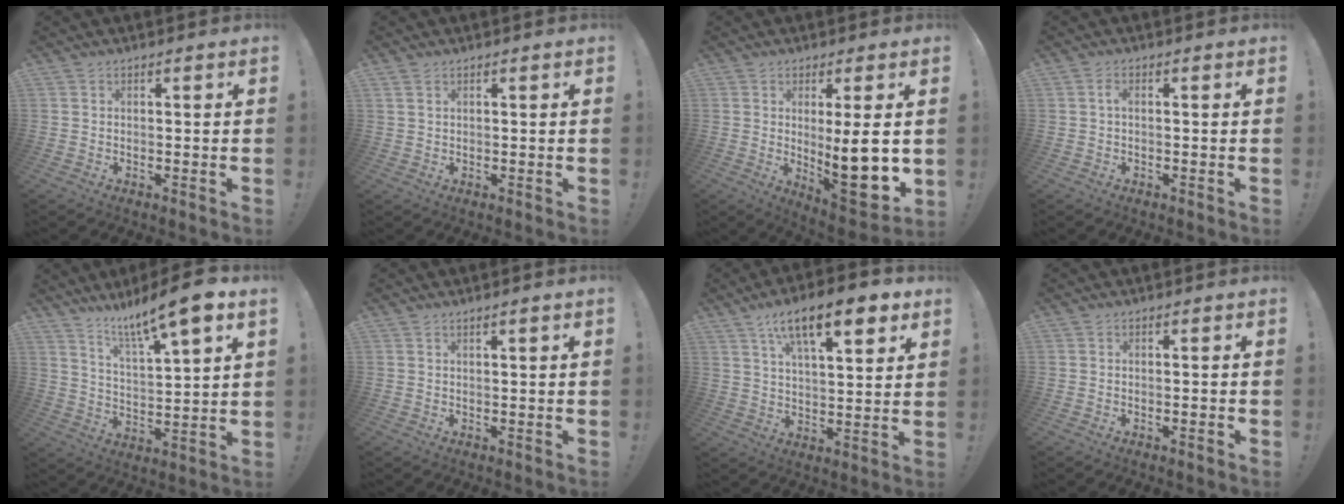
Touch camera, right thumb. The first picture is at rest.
{"total": 1.6, "force": [0.9, 0.9, 1.0], "torque": [-0.012, -0.001, 0.017]}
{"total": 13.8, "force": [0.6, 3.4, 13.4], "torque": [-0.194, -0.023, 0.012]}
{"total": 1.5, "force": [-0.4, 0.4, 1.4], "torque": [-0.029, 0.008, -0.008]}
{"total": 13.0, "force": [9.8, 1.1, 8.4], "torque": [-0.146, -0.066, 0.156]}
{"total": 1.2, "force": [0.6, -0.2, 1.0], "torque": [-0.018, 0.000, 0.010]}
{"total": 15.5, "force": [8.6, 5.2, 11.8], "torque": [-0.179, -0.039, 0.138]}
{"total": 1.2, "force": [-0.6, 0.1, 1.0], "torque": [-0.020, 0.003, -0.008]}